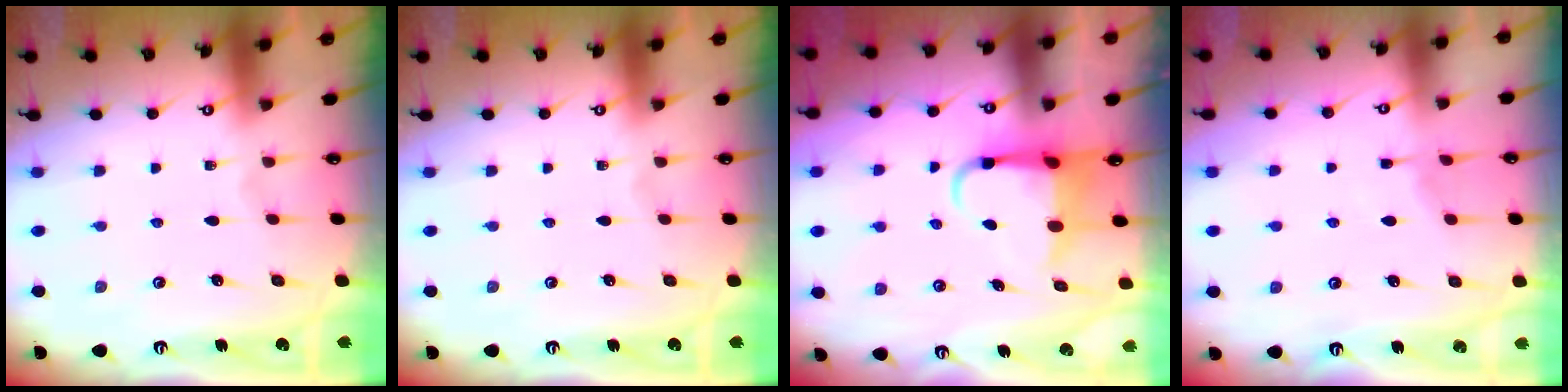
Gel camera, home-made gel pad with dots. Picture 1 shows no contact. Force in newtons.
{"total": 0.0}
{"total": 5.7, "press": 5.6, "slide": 1.0}
{"total": 3.0, "press": 2.9, "slide": 0.5}